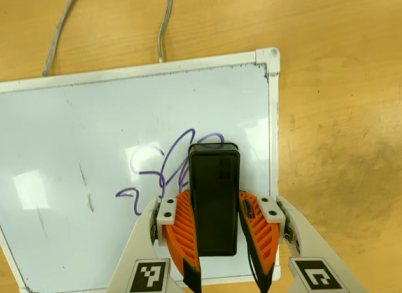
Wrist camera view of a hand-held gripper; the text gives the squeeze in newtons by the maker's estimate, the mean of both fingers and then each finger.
{"total": 10.9, "left": 11.0, "right": 10.8}